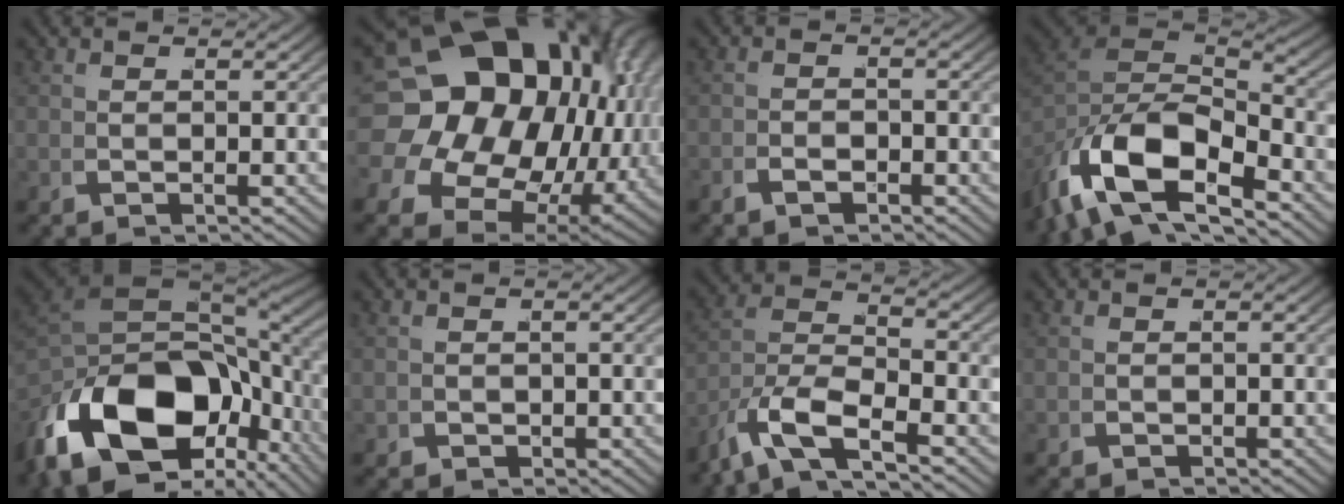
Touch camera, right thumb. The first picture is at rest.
{"total": 27.5, "force": [1.5, 20.5, 18.2], "torque": [-0.319, -0.025, 0.011]}
{"total": 1.3, "force": [-1.3, 0.4, 0.0], "torque": [0.017, 0.006, -0.031]}
{"total": 11.3, "force": [-2.6, 6.2, 9.1], "torque": [-0.211, -0.035, -0.021]}
{"total": 17.7, "force": [-3.7, 10.5, 13.8], "torque": [-0.269, -0.056, -0.030]}
{"total": 2.1, "force": [-0.4, 1.8, 1.0], "torque": [-0.019, -0.015, 0.002]}
{"total": 6.9, "force": [-3.9, 3.1, 4.7], "torque": [-0.104, -0.020, -0.069]}
{"total": 0.8, "force": [-0.3, 0.7, 0.3], "torque": [-0.005, -0.007, -0.001]}